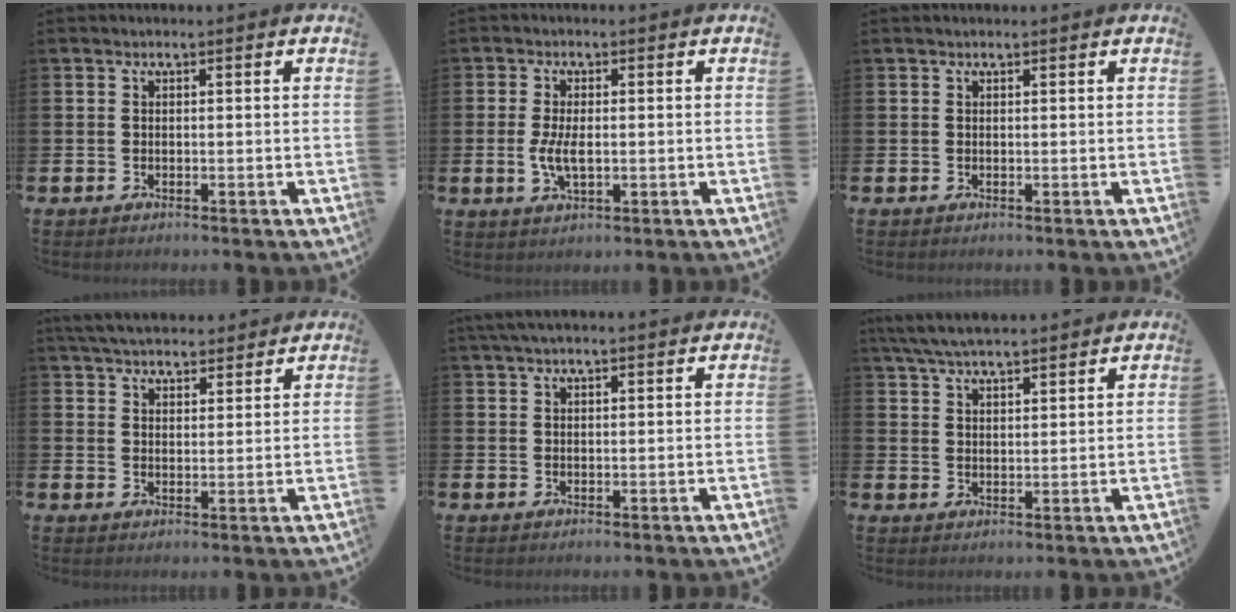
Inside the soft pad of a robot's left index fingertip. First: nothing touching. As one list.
[{"total": 3.9, "force": [-0.2, 1.8, 3.5], "torque": [-0.060, 0.002, -0.005]}, {"total": 0.0}, {"total": 5.0, "force": [4.9, 1.1, 0.5], "torque": [-0.021, -0.019, 0.089]}, {"total": 2.4, "force": [1.9, 0.4, 1.3], "torque": [-0.025, 0.001, 0.034]}, {"total": 5.5, "force": [5.3, 0.6, 1.6], "torque": [-0.049, -0.016, 0.098]}]